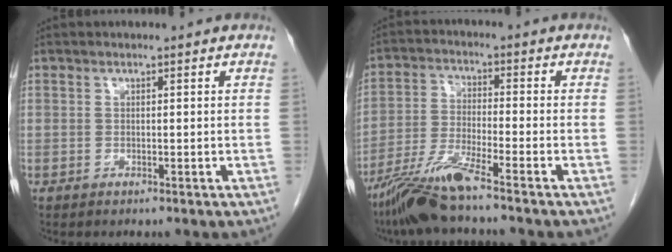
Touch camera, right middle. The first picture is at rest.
{"total": 8.2, "force": [-6.4, -0.7, 5.1], "torque": [-0.109, -0.030, -0.126]}